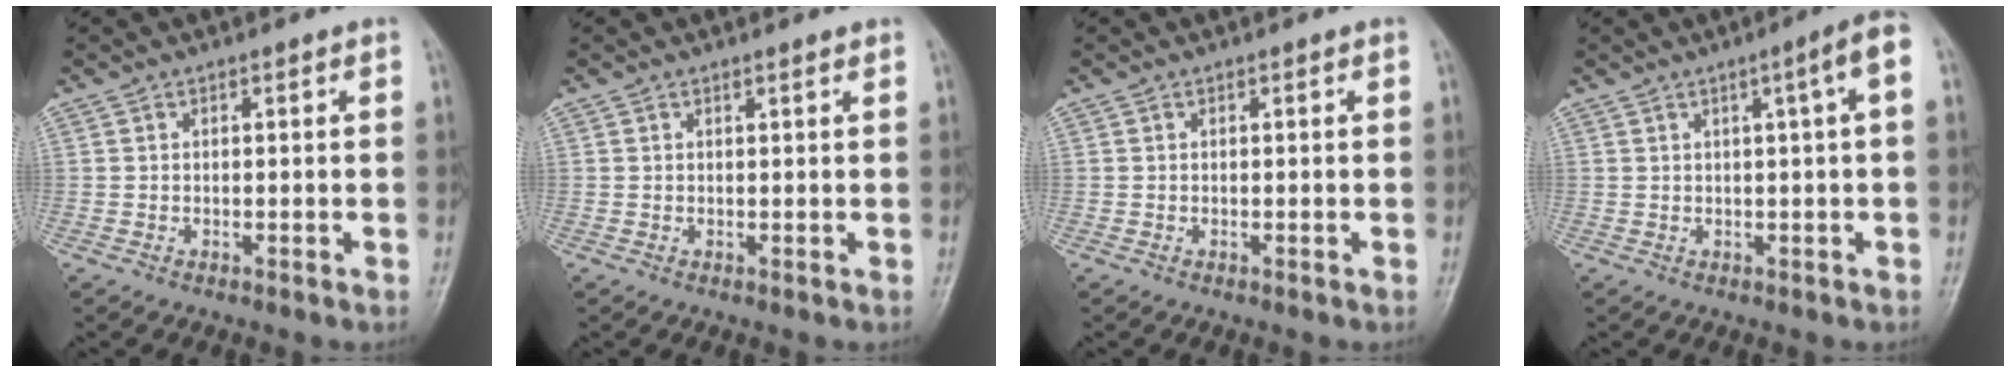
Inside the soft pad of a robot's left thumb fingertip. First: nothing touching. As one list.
[{"total": 0.7, "force": [0.5, 0.1, 0.5], "torque": [-0.007, -0.001, 0.008]}, {"total": 0.0}, {"total": 5.0, "force": [1.0, 0.2, 4.9], "torque": [-0.072, 0.014, 0.014]}]